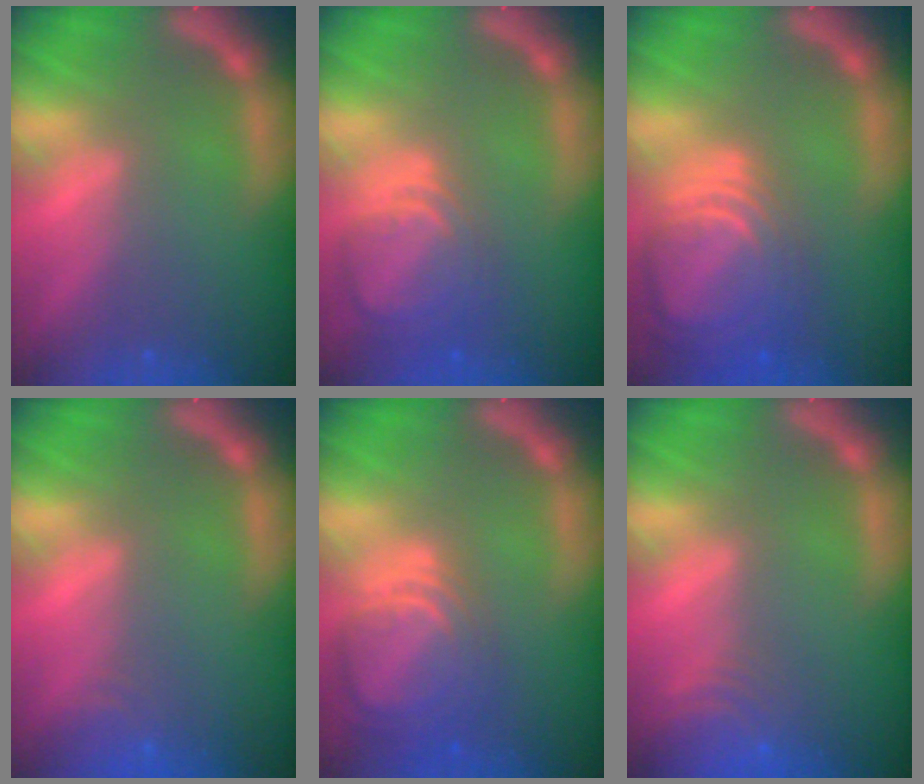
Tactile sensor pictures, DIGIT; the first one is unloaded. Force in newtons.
{"total": 6.1}
{"total": 9.5}
{"total": 2.4}
{"total": 7.5}
{"total": 5.5}